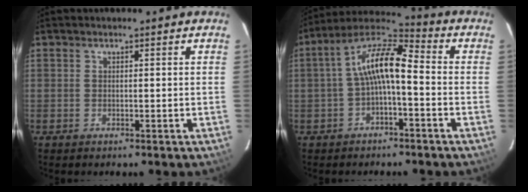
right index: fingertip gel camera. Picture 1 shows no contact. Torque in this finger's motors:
{"motor_torque": [1.25, -0.42, 0.79, 0.21]}